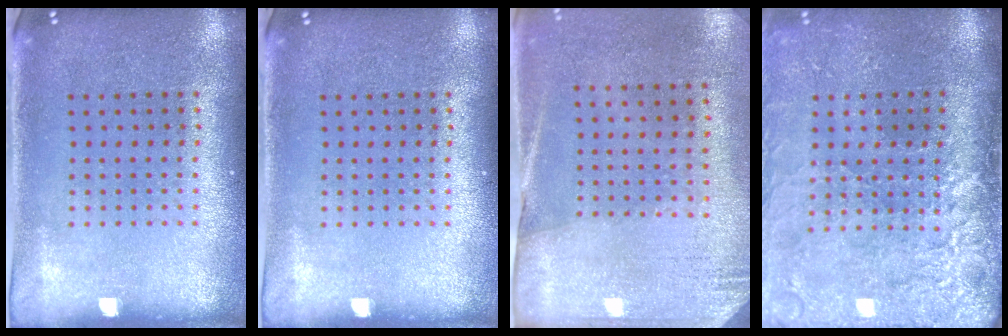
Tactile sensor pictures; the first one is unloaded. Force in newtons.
{"total": 0.0}
{"total": 2.6, "press": 2.3, "slide": 1.4}
{"total": 4.4, "press": 3.6, "slide": 2.5}